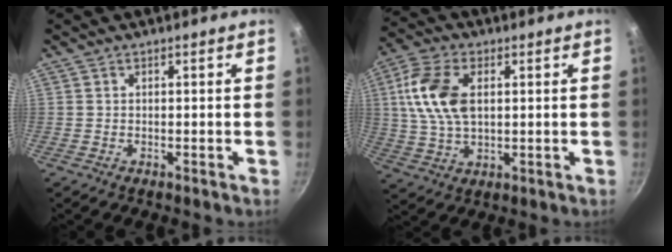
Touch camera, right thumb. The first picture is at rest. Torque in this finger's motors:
{"motor_torque": [0.18, 0.26, 1.20, 0.27, 0.15]}